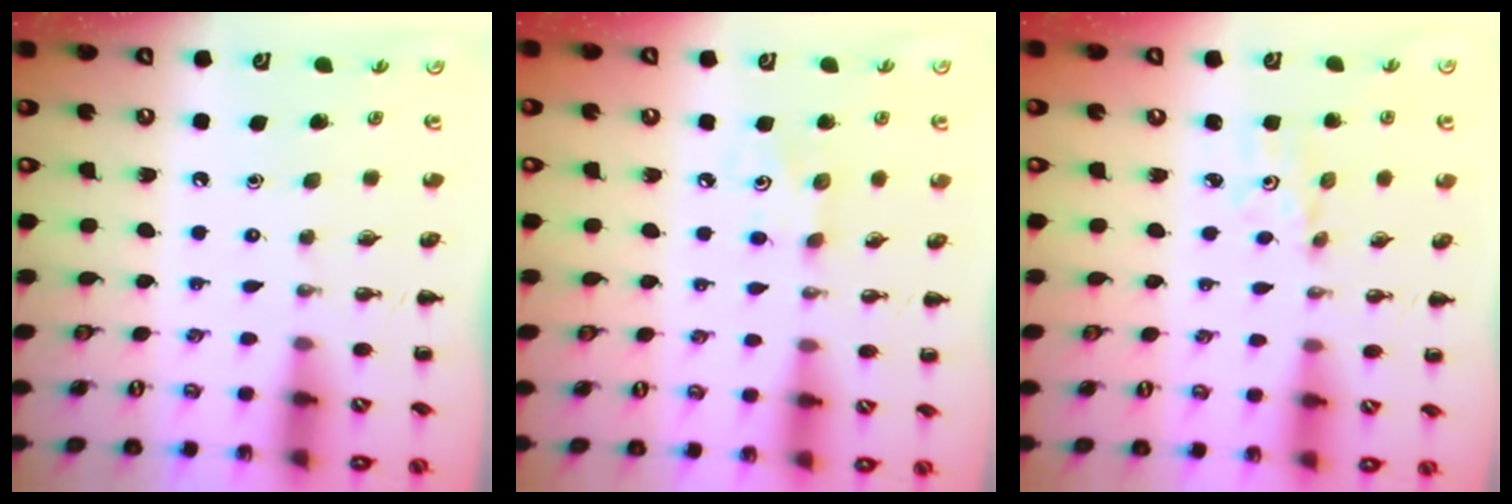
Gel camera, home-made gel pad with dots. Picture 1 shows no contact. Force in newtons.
{"total": 4.1, "press": 4.0, "slide": 0.9}
{"total": 2.4, "press": 2.3, "slide": 0.7}